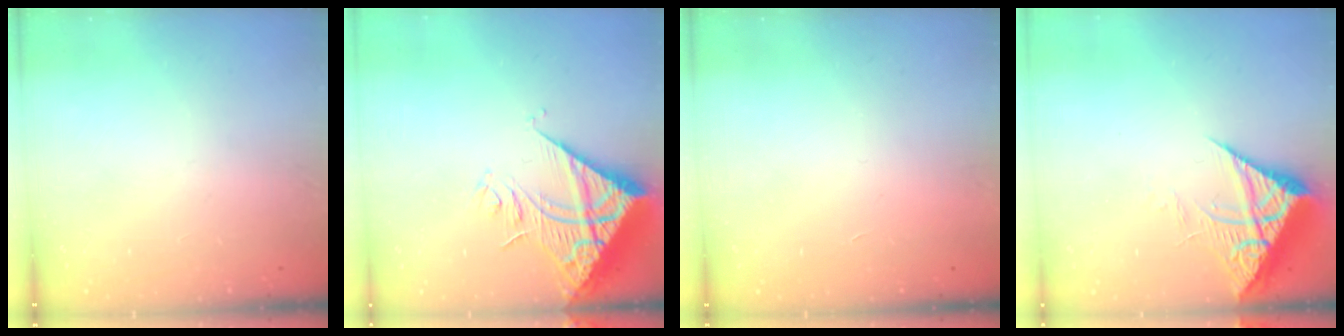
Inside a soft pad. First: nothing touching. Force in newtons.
{"total": 15.4, "press": 15.2, "slide": 1.8}
{"total": 1.6, "press": 1.6, "slide": 0.1}
{"total": 7.2, "press": 7.1, "slide": 0.9}